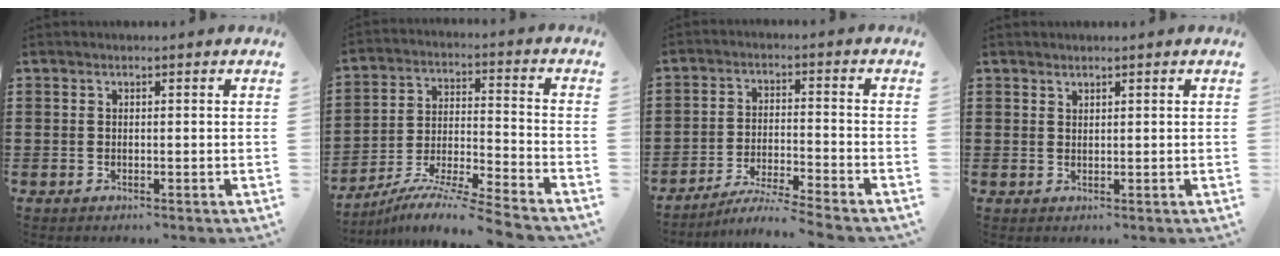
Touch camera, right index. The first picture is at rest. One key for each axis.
{"total": 8.4, "fx": -7.8, "fy": -0.7, "fz": 3.1, "tx": -0.057, "ty": -0.003, "tz": -0.158}
{"total": 4.7, "fx": -4.5, "fy": -0.5, "fz": 1.4, "tx": -0.033, "ty": -0.010, "tz": -0.091}
{"total": 1.0, "fx": 0.9, "fy": 0.2, "fz": 0.0, "tx": -0.002, "ty": 0.000, "tz": 0.018}